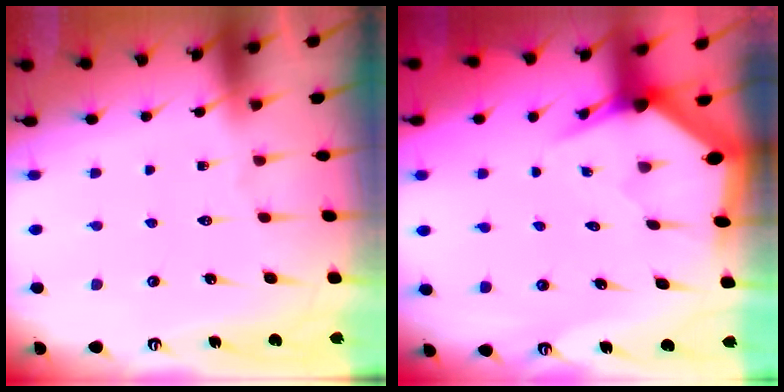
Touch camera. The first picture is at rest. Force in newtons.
{"total": 3.3, "press": 3.3, "slide": 0.2}